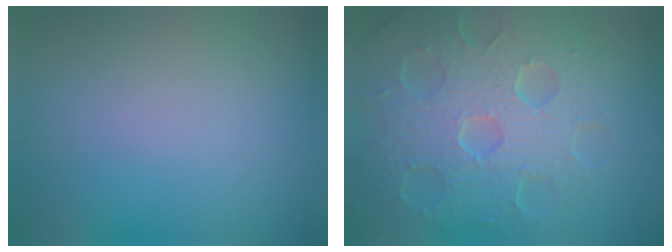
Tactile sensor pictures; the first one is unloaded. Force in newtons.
{"total": 8.7, "press": 6.1, "slide": 6.1}